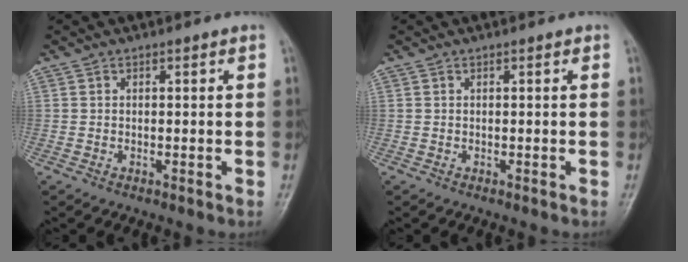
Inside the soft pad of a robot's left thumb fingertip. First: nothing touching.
{"total": 0.0}